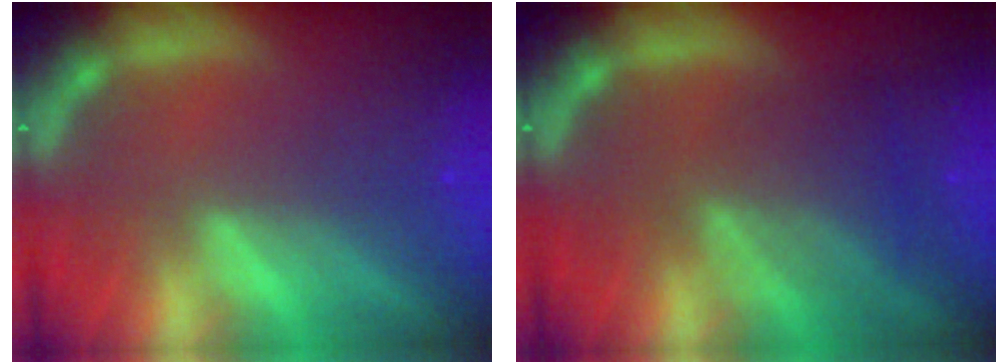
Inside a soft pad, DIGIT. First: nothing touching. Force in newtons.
{"total": 4.6}